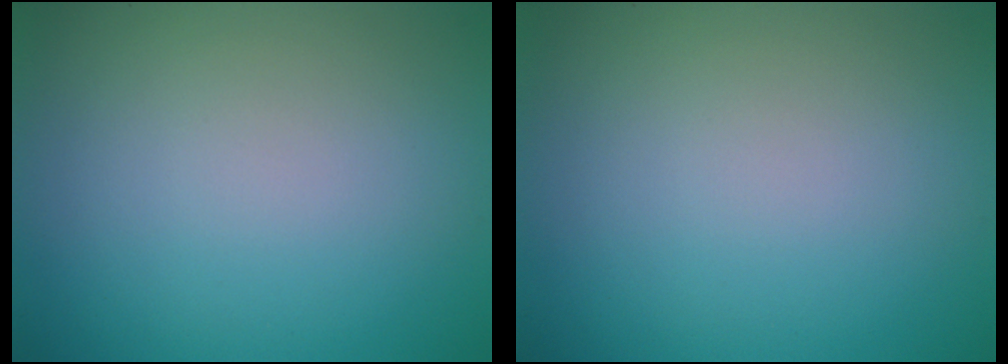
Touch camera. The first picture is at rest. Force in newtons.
{"total": 0.0}